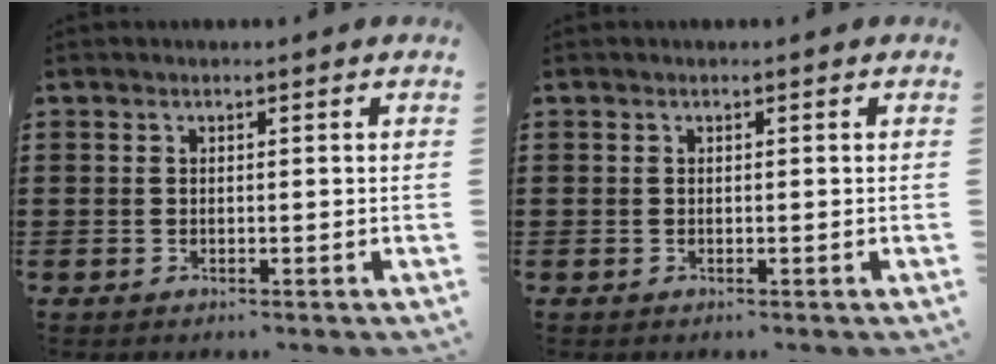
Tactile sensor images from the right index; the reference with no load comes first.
{"total": 0.0}